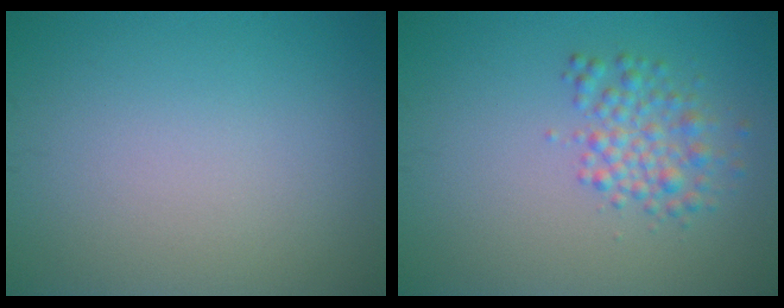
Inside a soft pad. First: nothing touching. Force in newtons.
{"total": 2.9, "press": 2.9, "slide": 0.0}